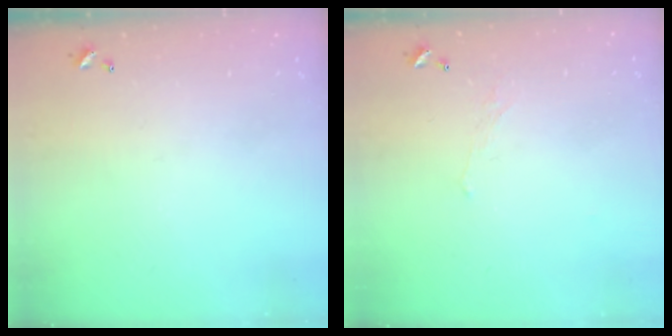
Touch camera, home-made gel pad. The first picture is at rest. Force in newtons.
{"total": 0.6, "press": 0.2, "slide": 0.6}